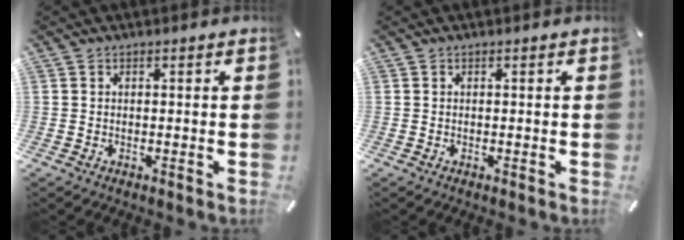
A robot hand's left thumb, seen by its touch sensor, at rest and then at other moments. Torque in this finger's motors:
{"motor_torque": [0.00, 0.00, 0.00, 0.00, 0.00]}